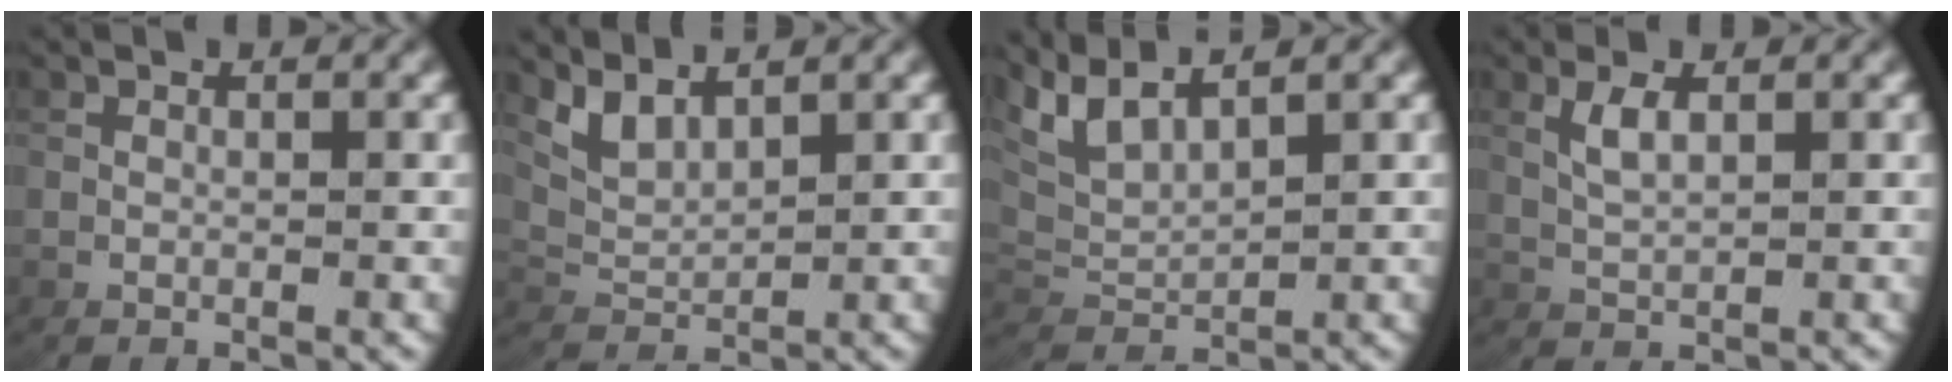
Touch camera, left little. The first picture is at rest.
{"total": 3.3, "force": [2.2, 1.6, 1.8], "torque": [-0.053, -0.004, 0.048]}
{"total": 5.4, "force": [2.6, 3.4, 3.2], "torque": [-0.101, -0.008, 0.055]}
{"total": 1.8, "force": [1.1, -0.2, 1.4], "torque": [-0.031, 0.000, 0.030]}